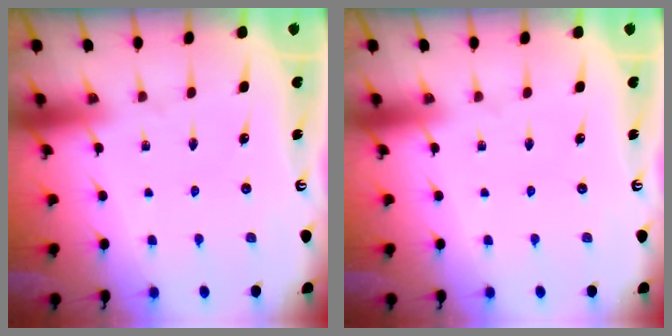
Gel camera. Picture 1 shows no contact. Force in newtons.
{"total": 0.0}